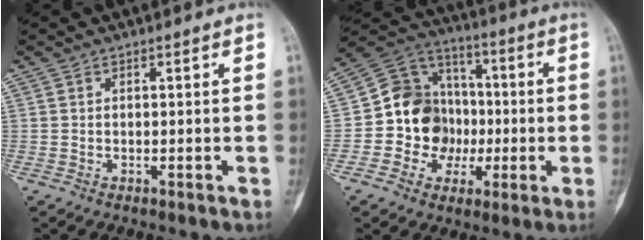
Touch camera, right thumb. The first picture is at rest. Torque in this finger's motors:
{"motor_torque": [0.17, 1.50, 0.00, -0.37, 0.01]}